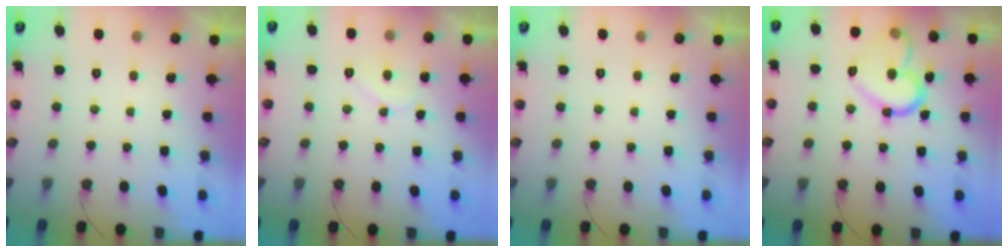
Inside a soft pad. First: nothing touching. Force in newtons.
{"total": 5.6, "press": 5.6, "slide": 0.4}
{"total": 0.0}
{"total": 14.6, "press": 14.6, "slide": 0.6}